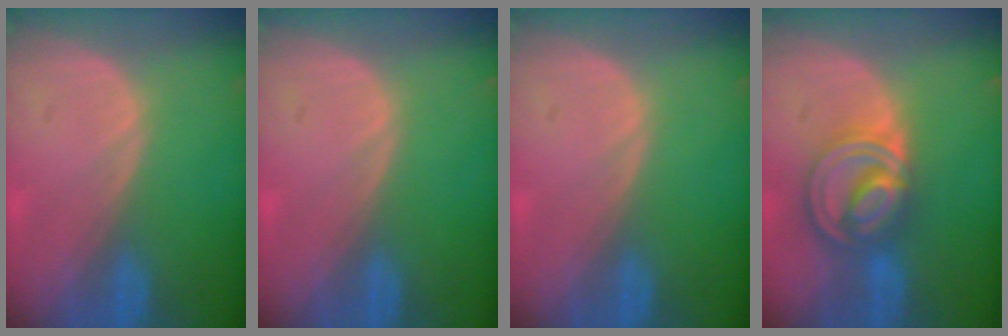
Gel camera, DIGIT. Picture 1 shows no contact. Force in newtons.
{"total": 0.0}
{"total": 0.0}
{"total": 8.6, "press": 7.2, "slide": 4.7}